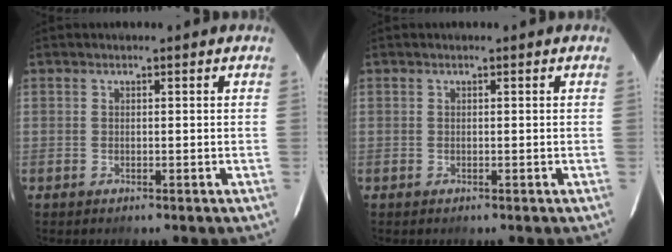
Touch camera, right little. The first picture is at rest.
{"total": 0.0}